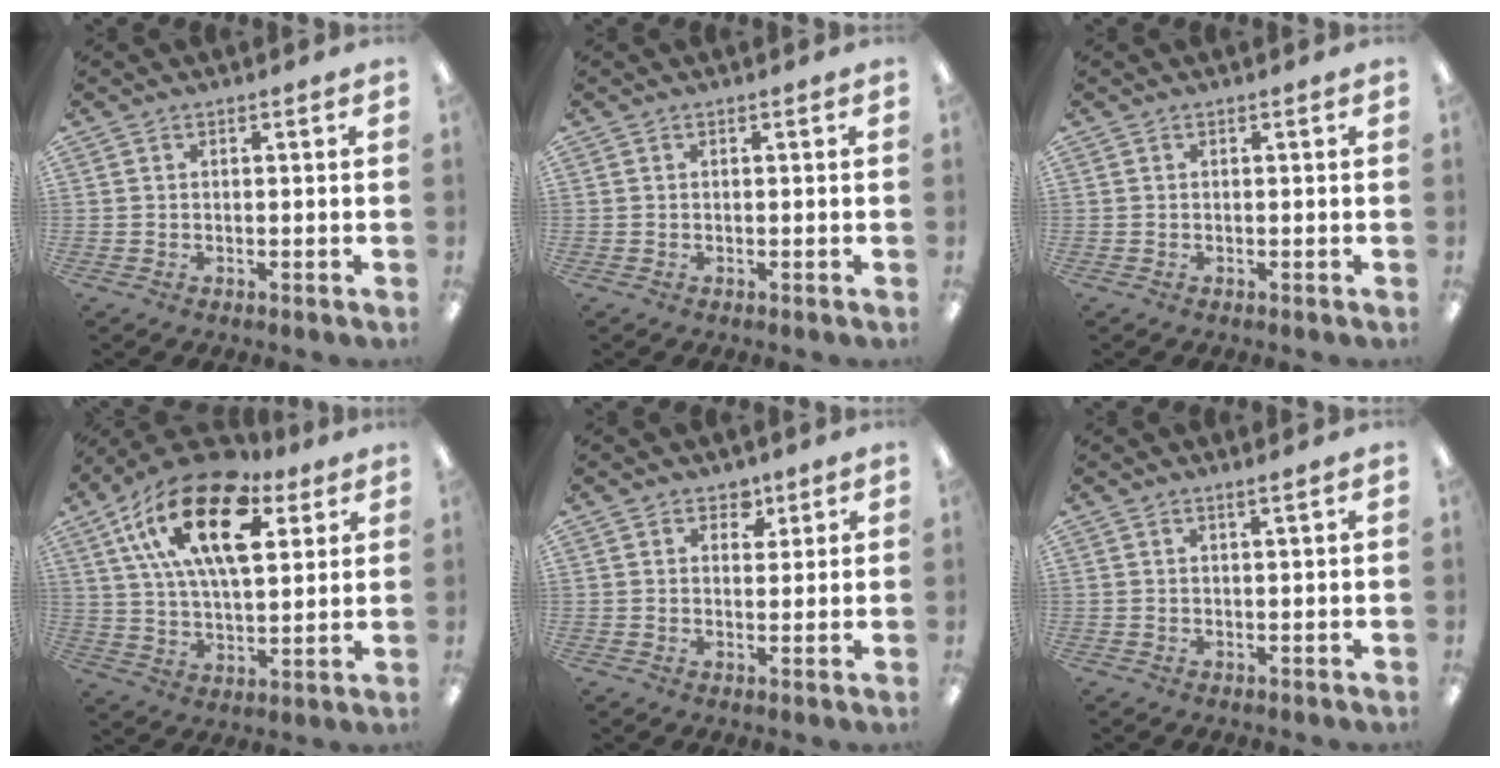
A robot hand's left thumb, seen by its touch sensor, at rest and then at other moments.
{"total": 0.0}
{"total": 0.0}
{"total": 21.6, "force": [10.6, 10.7, 15.5], "torque": [-0.281, -0.037, 0.180]}
{"total": 3.9, "force": [2.6, 2.7, 1.2], "torque": [0.001, -0.012, 0.041]}
{"total": 1.3, "force": [0.9, -0.1, 0.9], "torque": [-0.017, -0.003, 0.016]}